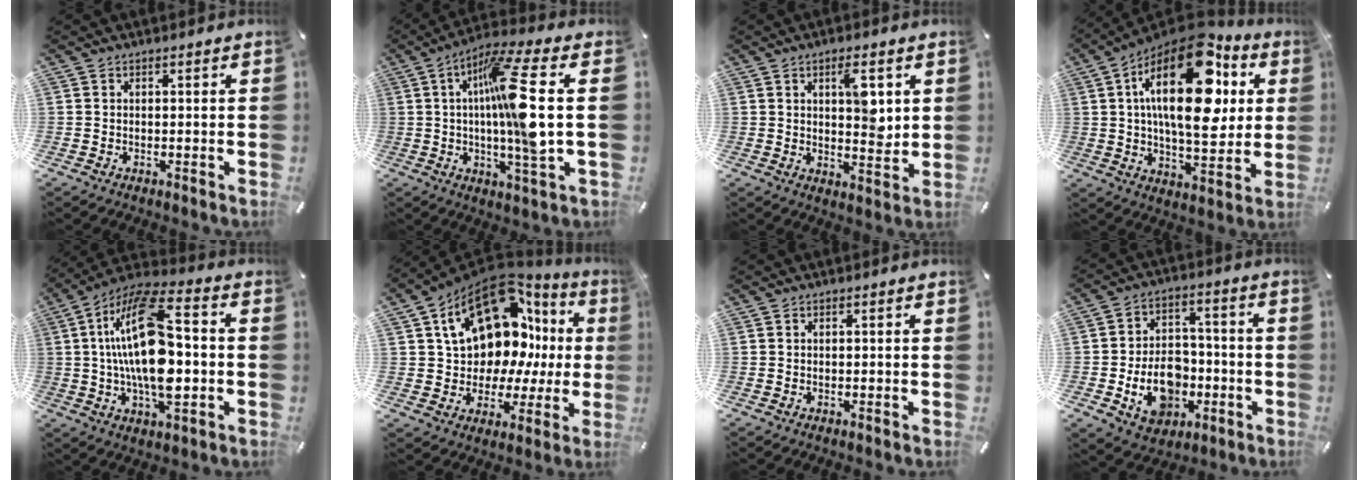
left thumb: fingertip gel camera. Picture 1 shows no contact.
{"total": 15.9, "force": [1.6, 1.4, 15.7], "torque": [-0.288, -0.011, 0.011]}
{"total": 7.8, "force": [2.8, 3.3, 6.4], "torque": [-0.085, -0.016, 0.040]}
{"total": 26.4, "force": [8.3, 12.9, 21.5], "torque": [-0.375, -0.037, 0.130]}
{"total": 20.8, "force": [0.2, 9.8, 18.4], "torque": [-0.375, -0.002, 0.000]}
{"total": 18.8, "force": [8.6, 12.1, 11.6], "torque": [-0.174, -0.063, 0.152]}
{"total": 0.0}
{"total": 13.0, "force": [-3.9, 9.8, 7.5], "torque": [-0.129, 0.022, -0.063]}